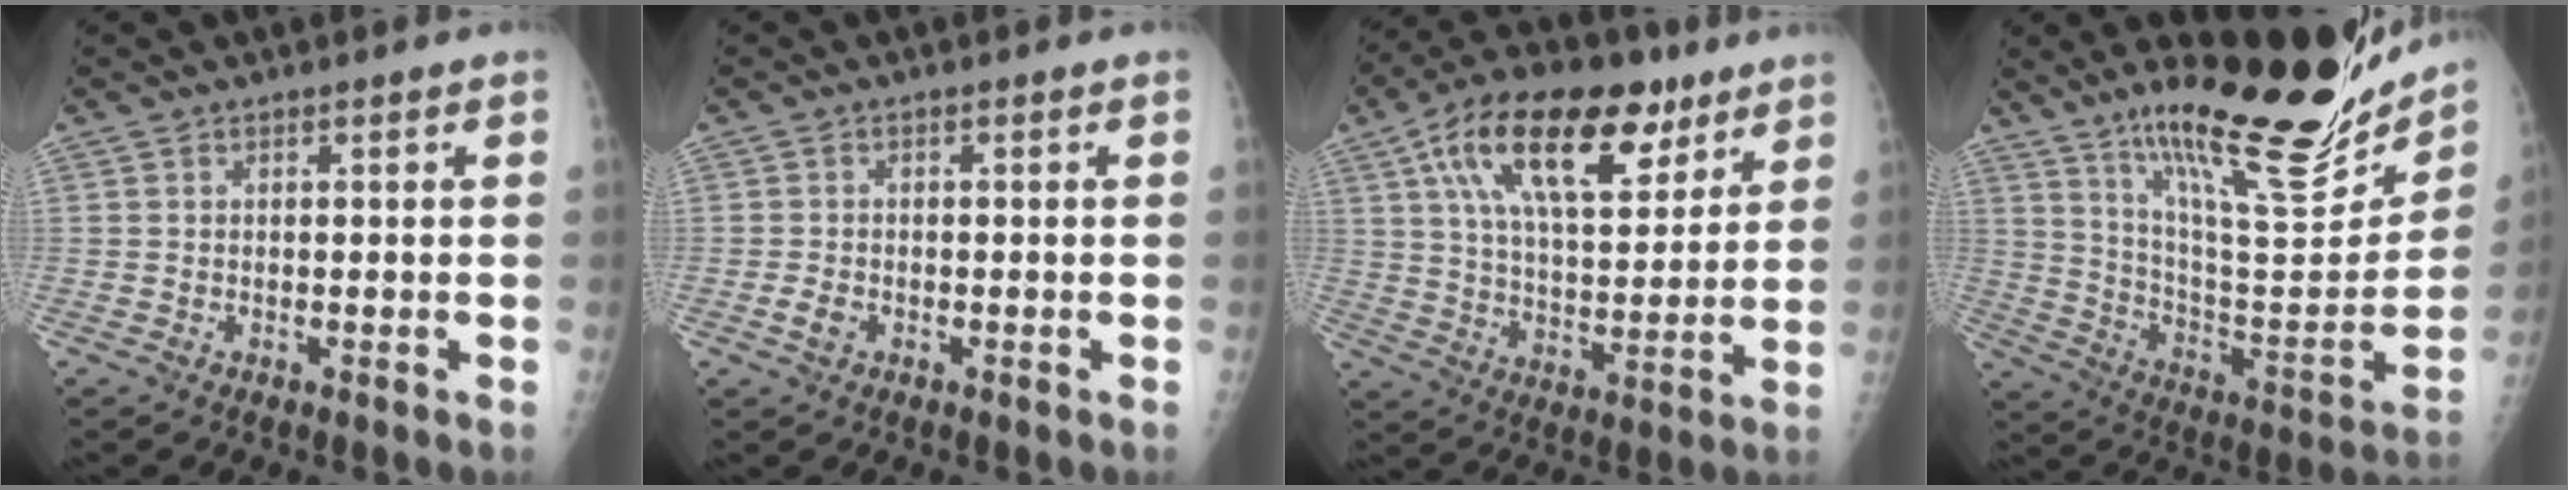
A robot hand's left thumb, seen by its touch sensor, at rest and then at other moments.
{"total": 2.0, "force": [-0.8, 1.4, 1.2], "torque": [-0.019, 0.002, -0.014]}
{"total": 21.8, "force": [11.0, 10.5, 15.6], "torque": [-0.231, -0.017, 0.185]}
{"total": 27.3, "force": [19.1, 6.6, 18.3], "torque": [-0.245, -0.096, 0.308]}